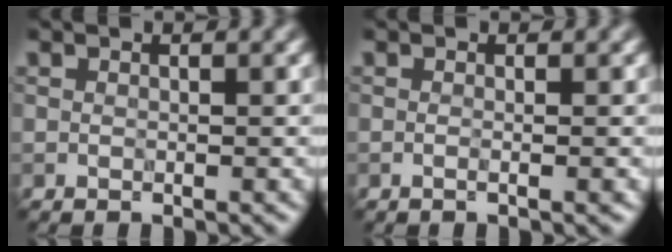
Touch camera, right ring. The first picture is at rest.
{"total": 1.2, "force": [0.1, 0.6, 1.1], "torque": [0.003, -0.005, -0.013]}